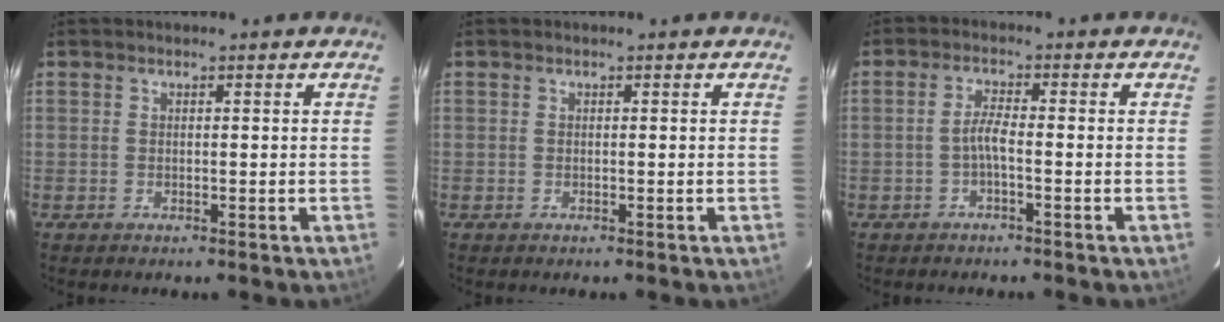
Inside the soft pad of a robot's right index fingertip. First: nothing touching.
{"total": 0.0}
{"total": 2.5, "force": [-1.2, 0.1, 2.2], "torque": [-0.047, 0.006, -0.026]}